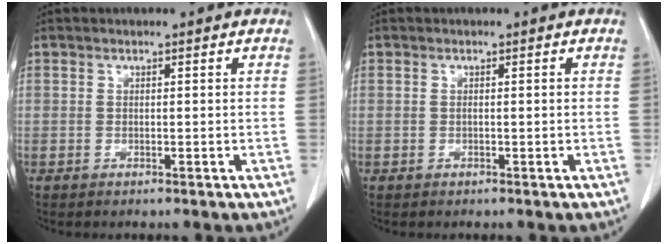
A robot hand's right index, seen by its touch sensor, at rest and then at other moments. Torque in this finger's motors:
{"motor_torque": [0.01, 0.02, 0.06, -0.01]}